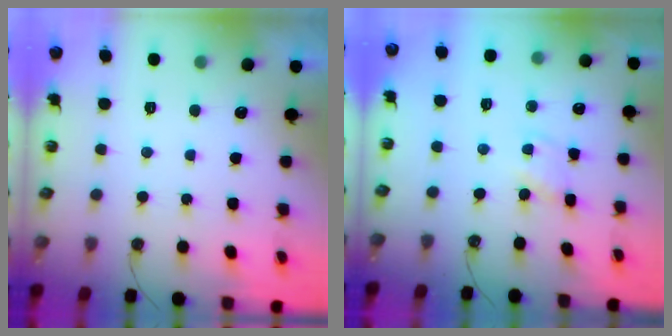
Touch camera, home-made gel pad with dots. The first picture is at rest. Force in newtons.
{"total": 2.8, "press": 2.8, "slide": 0.3}